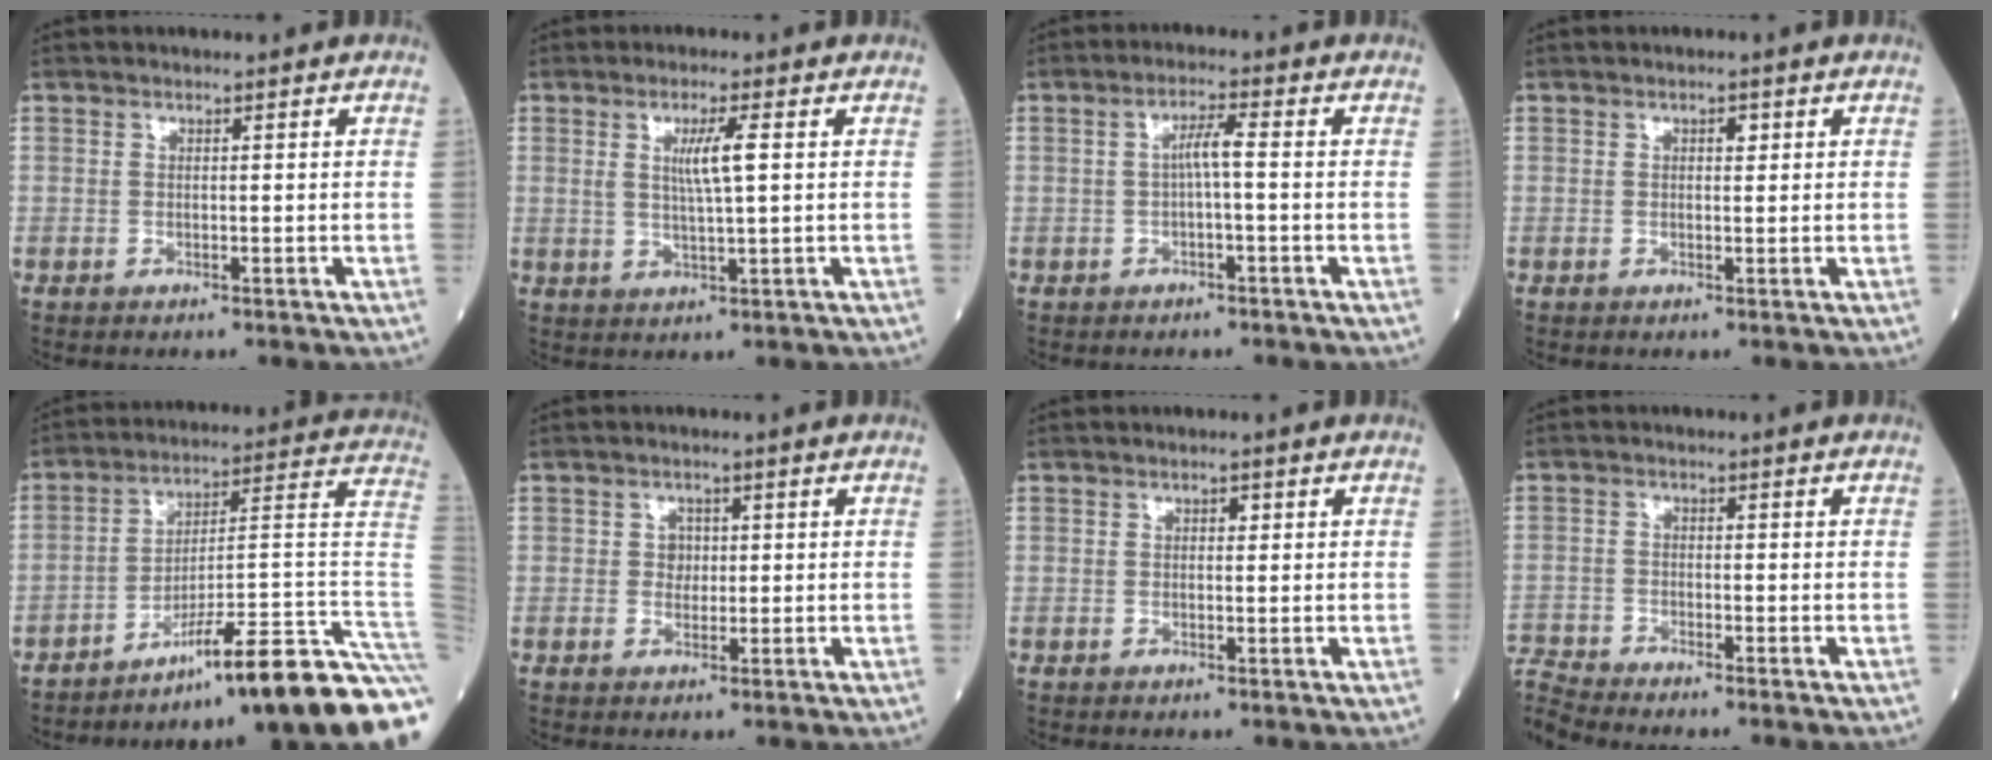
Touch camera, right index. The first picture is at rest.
{"total": 4.5, "force": [1.2, 0.0, 4.4], "torque": [-0.081, -0.003, 0.022]}
{"total": 3.0, "force": [-0.2, 0.2, 3.0], "torque": [-0.052, 0.009, -0.003]}
{"total": 1.2, "force": [0.5, 0.6, 0.9], "torque": [-0.010, 0.001, 0.005]}
{"total": 22.7, "force": [-15.9, -0.7, 16.2], "torque": [-0.123, 0.023, -0.243]}
{"total": 1.8, "force": [0.3, 1.6, 0.9], "torque": [-0.008, 0.001, 0.002]}
{"total": 0.8, "force": [0.3, 0.5, 0.6], "torque": [-0.007, 0.001, 0.003]}
{"total": 5.4, "force": [-5.2, -1.3, 0.0], "torque": [-0.013, -0.003, -0.100]}